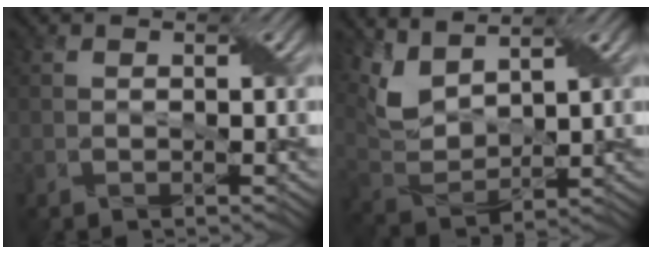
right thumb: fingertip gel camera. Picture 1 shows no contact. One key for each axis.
{"total": 6.8, "fx": 4.3, "fy": 2.9, "fz": 4.4, "tx": -0.112, "ty": 0.004, "tz": 0.093}